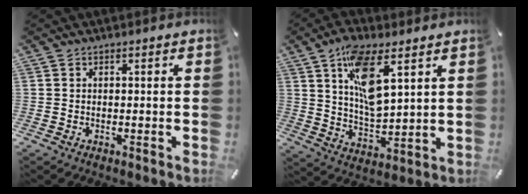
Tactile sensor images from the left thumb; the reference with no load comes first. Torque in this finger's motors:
{"motor_torque": [2.14, 2.25, 1.40, -1.37, 0.52]}